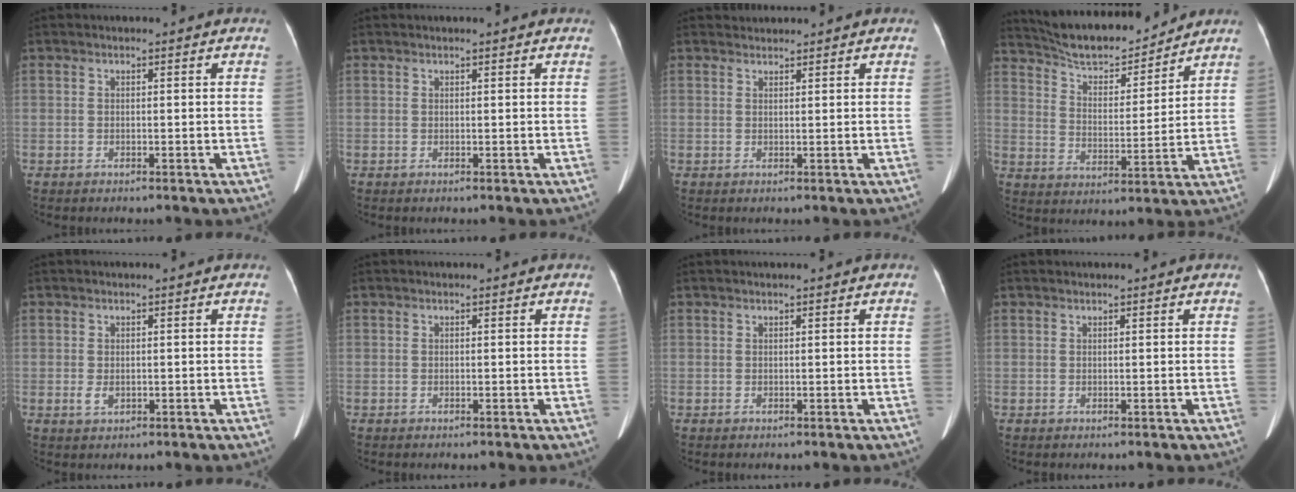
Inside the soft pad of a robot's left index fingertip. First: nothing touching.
{"total": 0.5, "force": [-0.5, -0.3, -0.2], "torque": [0.006, 0.010, -0.007]}
{"total": 1.3, "force": [1.3, 0.1, -0.3], "torque": [-0.004, 0.010, 0.025]}
{"total": 12.2, "force": [11.5, 1.9, 3.5], "torque": [-0.061, -0.003, 0.190]}
{"total": 1.7, "force": [-1.5, 0.7, 0.4], "torque": [-0.008, -0.006, -0.023]}
{"total": 0.0}
{"total": 1.2, "force": [-1.1, -0.2, -0.5], "torque": [0.008, 0.000, -0.017]}
{"total": 1.1, "force": [-0.9, -0.2, -0.5], "torque": [0.007, 0.005, -0.014]}